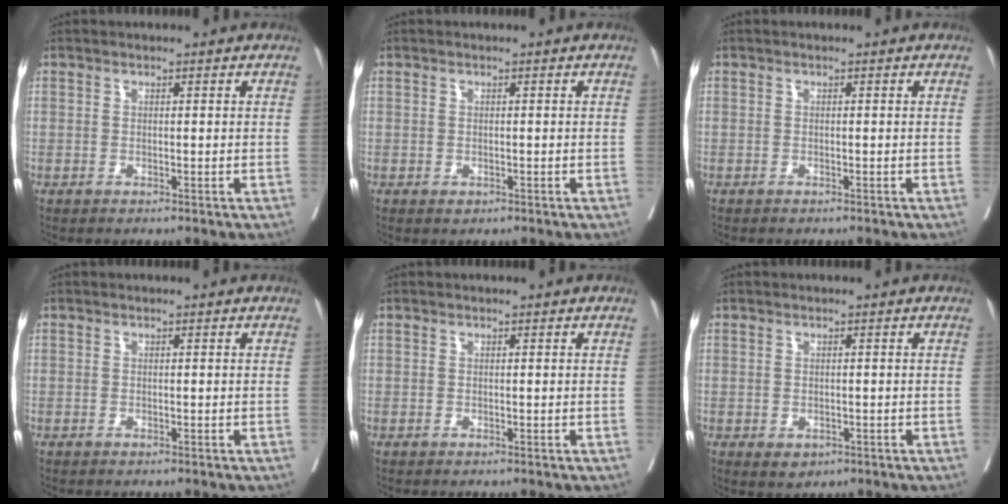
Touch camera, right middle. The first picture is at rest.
{"total": 0.6, "force": [-0.3, 0.5, 0.3], "torque": [-0.005, 0.001, 0.000]}
{"total": 1.1, "force": [-1.0, 0.3, 0.4], "torque": [-0.009, -0.003, -0.015]}
{"total": 0.0}
{"total": 0.0}
{"total": 1.9, "force": [-0.7, 1.4, 1.0], "torque": [-0.012, 0.000, 0.001]}